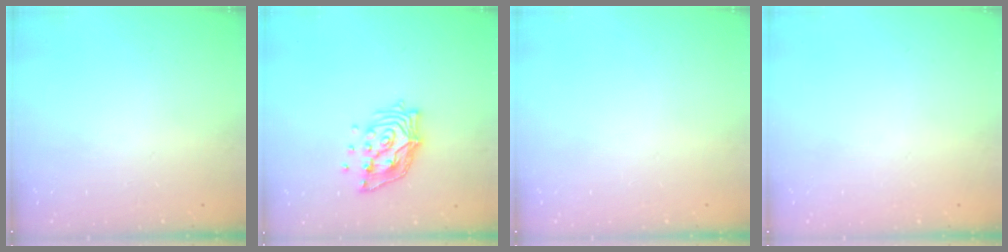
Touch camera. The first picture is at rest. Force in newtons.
{"total": 12.4, "press": 12.4, "slide": 1.2}
{"total": 0.0}
{"total": 0.0}